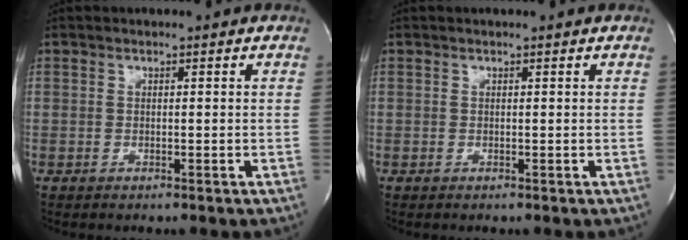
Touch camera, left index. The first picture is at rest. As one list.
[{"total": 0.0}]